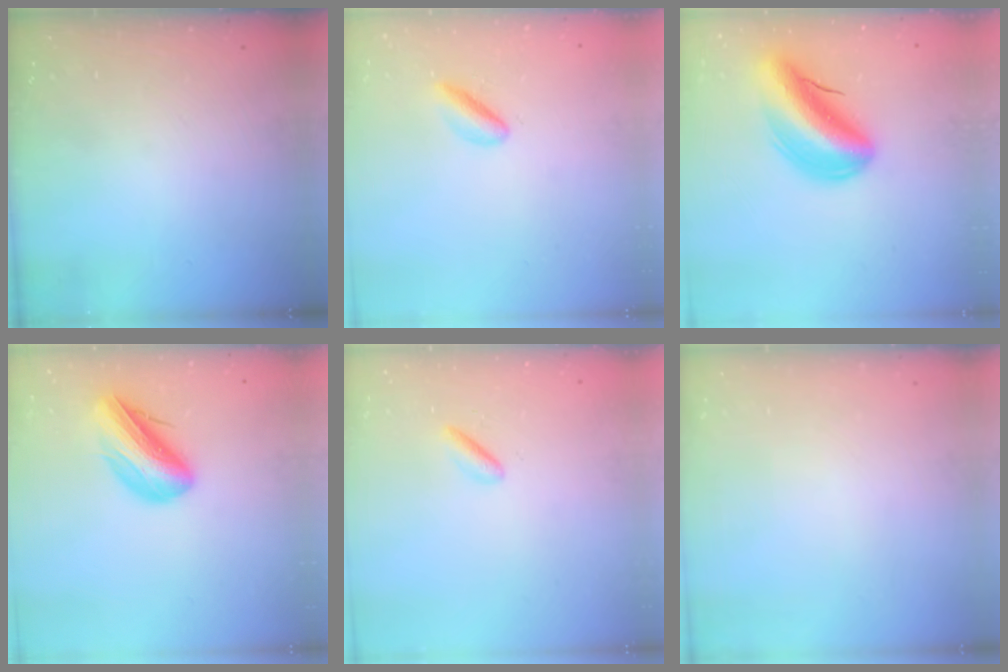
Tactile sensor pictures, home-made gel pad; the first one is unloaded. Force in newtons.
{"total": 2.9, "press": 2.8, "slide": 0.4}
{"total": 14.1, "press": 13.5, "slide": 4.1}
{"total": 14.0, "press": 13.6, "slide": 3.3}
{"total": 3.0, "press": 2.7, "slide": 1.2}
{"total": 0.0}